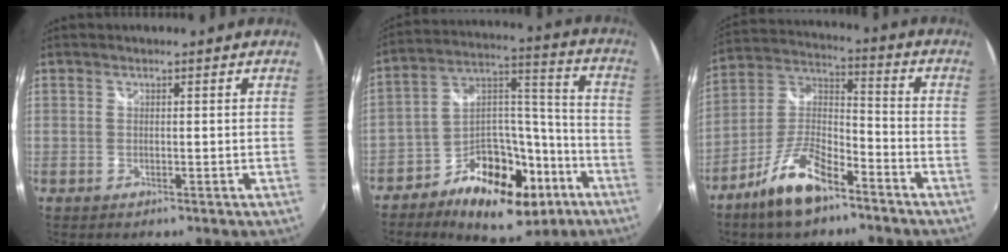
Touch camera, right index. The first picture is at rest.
{"total": 18.7, "force": [-10.4, 10.3, 11.6], "torque": [-0.193, 0.041, -0.155]}
{"total": 13.2, "force": [-8.6, 4.7, 8.8], "torque": [-0.191, 0.003, -0.160]}